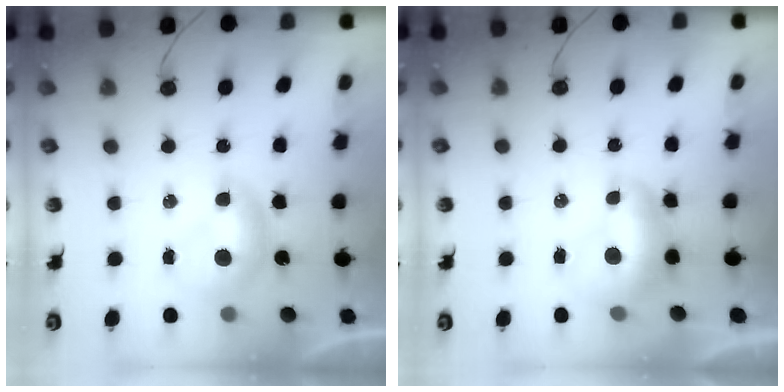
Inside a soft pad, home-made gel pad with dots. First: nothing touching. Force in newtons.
{"total": 1.7, "press": 1.5, "slide": 0.8}